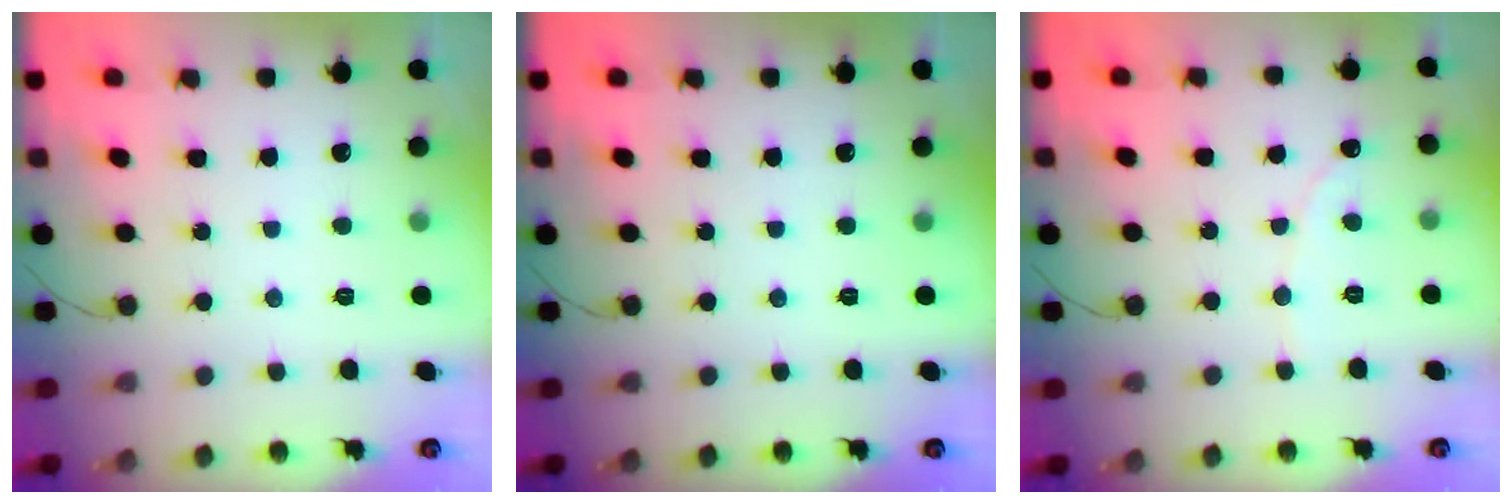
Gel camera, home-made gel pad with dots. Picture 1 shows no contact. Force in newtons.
{"total": 0.0}
{"total": 1.8, "press": 1.8, "slide": 0.1}